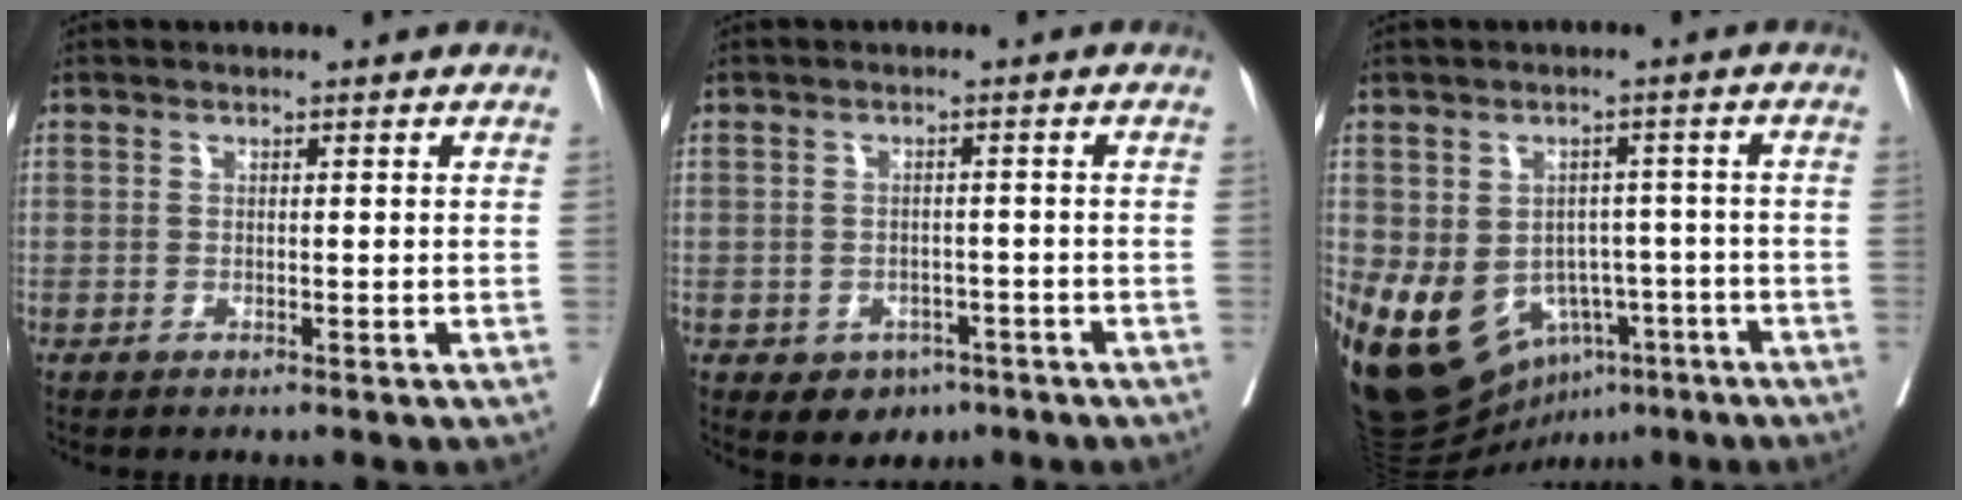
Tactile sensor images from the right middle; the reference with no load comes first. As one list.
[{"total": 4.2, "force": [-2.3, 3.2, 1.4], "torque": [-0.012, 0.006, -0.022]}, {"total": 14.8, "force": [-6.0, 11.2, 7.7], "torque": [-0.143, 0.015, -0.073]}]